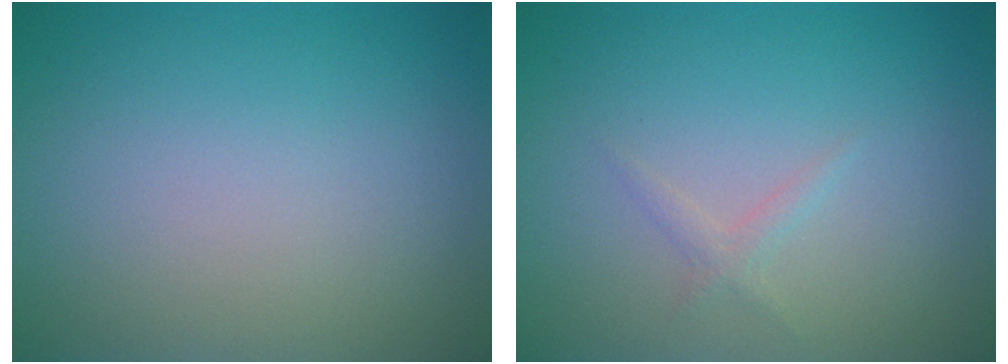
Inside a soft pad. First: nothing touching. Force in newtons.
{"total": 0.9, "press": 0.9, "slide": 0.0}